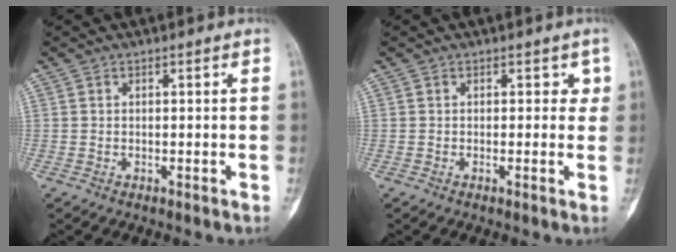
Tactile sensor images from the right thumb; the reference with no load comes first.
{"total": 1.7, "force": [0.6, 1.3, 1.0], "torque": [0.011, 0.001, 0.000]}